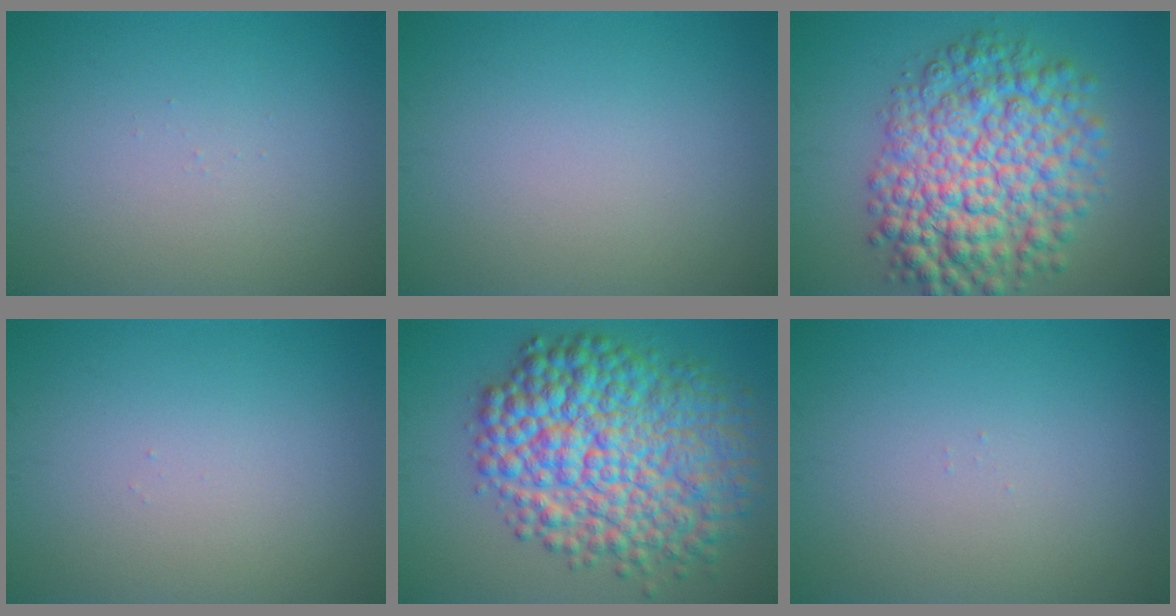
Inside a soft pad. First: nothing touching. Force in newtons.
{"total": 0.0}
{"total": 10.5, "press": 10.5, "slide": 0.2}
{"total": 0.0}
{"total": 12.6, "press": 12.6, "slide": 0.1}
{"total": 0.0}